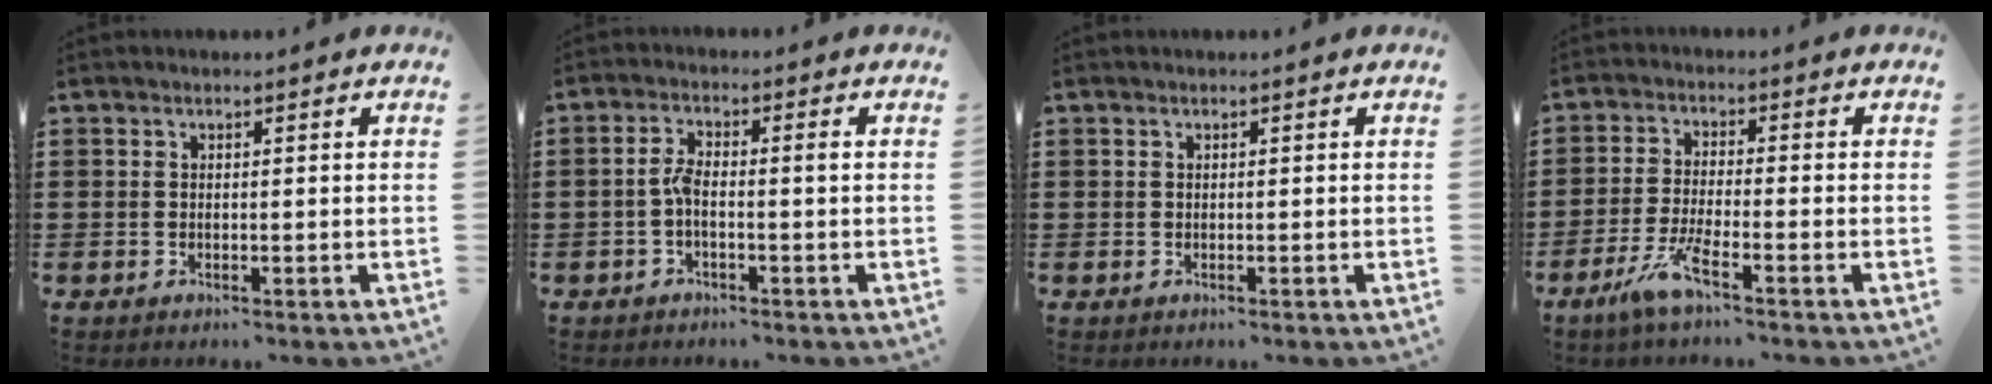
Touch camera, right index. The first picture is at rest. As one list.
[{"total": 3.2, "force": [-0.6, 0.6, 3.0], "torque": [-0.065, 0.001, -0.015]}, {"total": 0.0}, {"total": 5.6, "force": [-3.5, 0.1, 4.4], "torque": [-0.106, -0.022, -0.069]}]